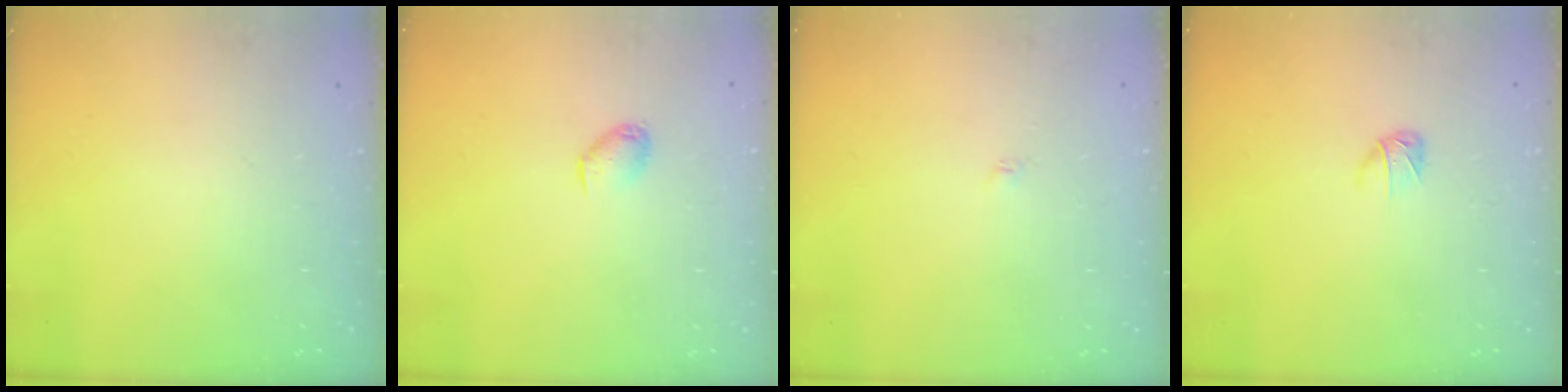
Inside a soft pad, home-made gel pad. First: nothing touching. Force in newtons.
{"total": 5.5, "press": 5.4, "slide": 1.2}
{"total": 1.8, "press": 1.7, "slide": 0.3}
{"total": 3.6, "press": 3.5, "slide": 0.8}